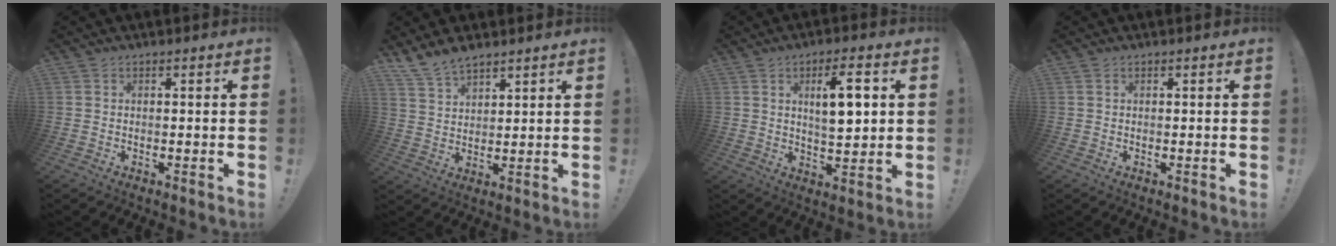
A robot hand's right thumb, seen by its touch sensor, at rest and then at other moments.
{"total": 7.4, "force": [6.3, 2.9, 2.5], "torque": [-0.057, -0.035, 0.123]}
{"total": 10.2, "force": [3.0, 3.3, 9.2], "torque": [-0.137, -0.004, 0.044]}
{"total": 0.0}